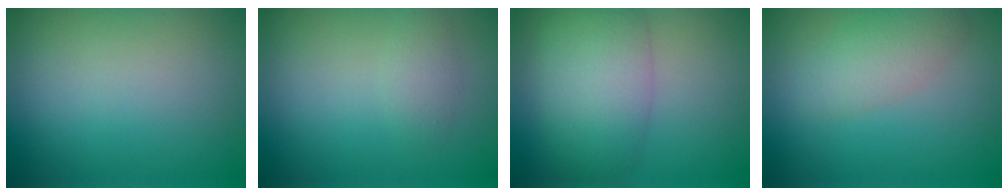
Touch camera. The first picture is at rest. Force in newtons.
{"total": 1.5, "press": 1.5, "slide": 0.1}
{"total": 6.7, "press": 6.6, "slide": 0.6}
{"total": 3.0, "press": 3.0, "slide": 0.1}